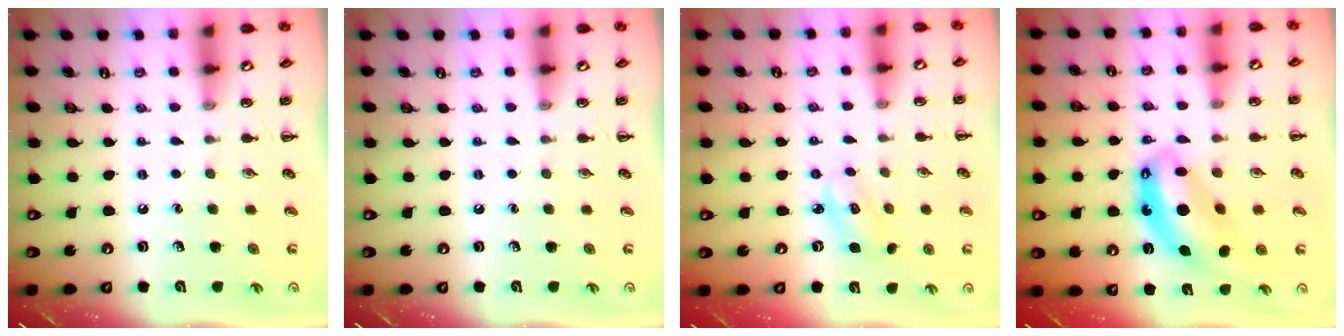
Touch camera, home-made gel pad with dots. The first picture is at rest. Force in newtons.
{"total": 0.0}
{"total": 2.6, "press": 2.5, "slide": 0.5}
{"total": 10.6, "press": 10.2, "slide": 2.9}